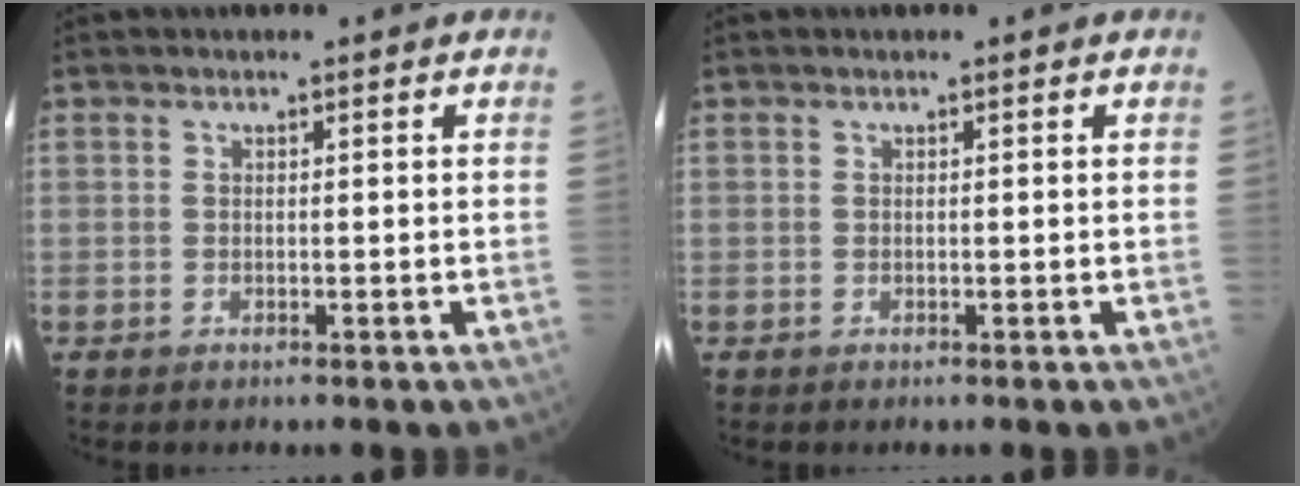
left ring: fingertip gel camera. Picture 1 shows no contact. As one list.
[{"total": 0.0}]